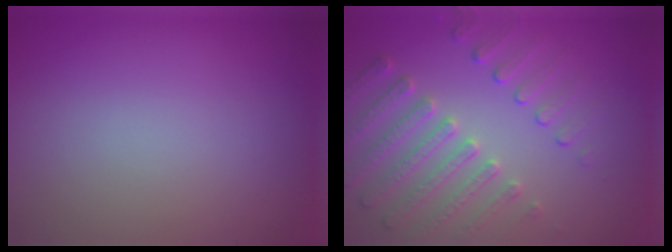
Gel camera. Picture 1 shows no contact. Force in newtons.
{"total": 4.0, "press": 3.7, "slide": 1.6}